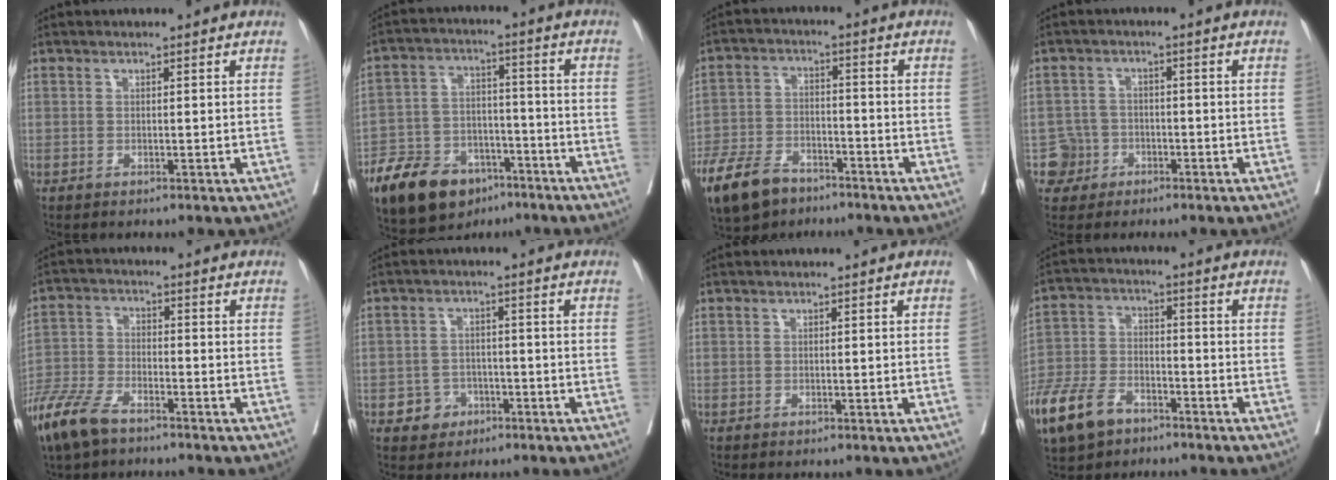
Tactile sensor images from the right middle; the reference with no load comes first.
{"total": 15.3, "force": [-10.2, 8.3, 7.8], "torque": [-0.143, 0.004, -0.172]}
{"total": 10.5, "force": [-7.3, 5.5, 5.1], "torque": [-0.107, -0.008, -0.133]}
{"total": 4.0, "force": [-1.8, 3.6, -0.3], "torque": [0.015, 0.016, -0.032]}
{"total": 8.8, "force": [-6.5, 3.1, 5.2], "torque": [-0.122, -0.016, -0.129]}
{"total": 3.8, "force": [-1.8, 3.2, 0.7], "torque": [-0.007, 0.012, -0.025]}
{"total": 0.9, "force": [0.0, -0.4, 0.8], "torque": [-0.017, -0.002, 0.001]}
{"total": 10.6, "force": [-6.9, 5.7, 5.7], "torque": [-0.130, -0.010, -0.132]}